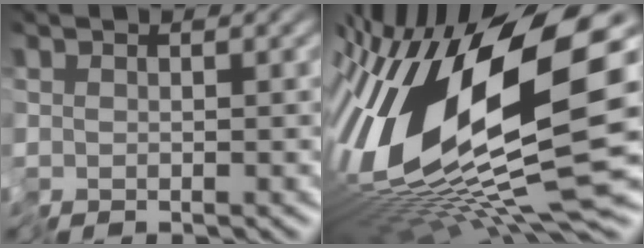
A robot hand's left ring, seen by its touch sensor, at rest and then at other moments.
{"total": 16.2, "force": [1.1, 4.6, 15.5], "torque": [-0.301, -0.005, 0.027]}